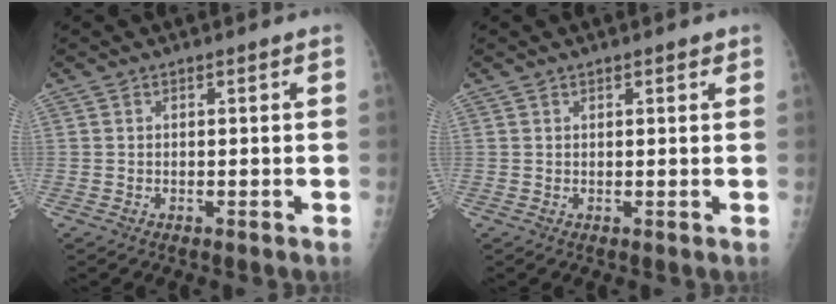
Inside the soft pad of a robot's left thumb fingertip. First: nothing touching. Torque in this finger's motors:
{"motor_torque": [-0.15, -0.08, 0.00, 0.02, -0.06]}